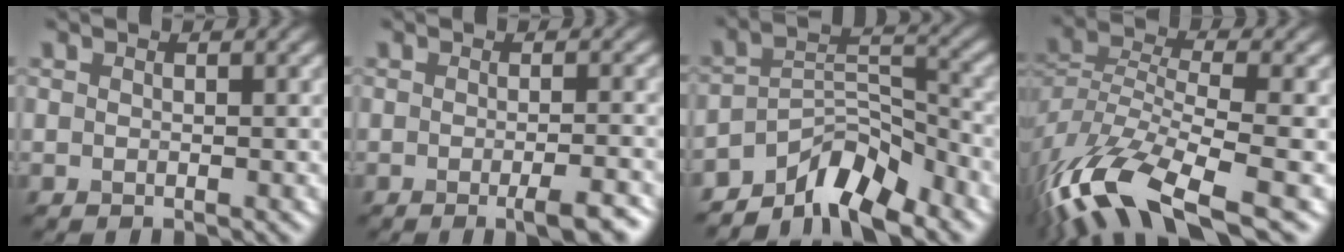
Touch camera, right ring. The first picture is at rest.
{"total": 3.8, "force": [-1.7, 0.8, 3.3], "torque": [-0.044, -0.004, -0.024]}
{"total": 6.5, "force": [-5.2, 2.2, 3.2], "torque": [-0.035, 0.005, -0.100]}
{"total": 12.3, "force": [-7.4, 4.1, 8.9], "torque": [-0.192, -0.010, -0.138]}